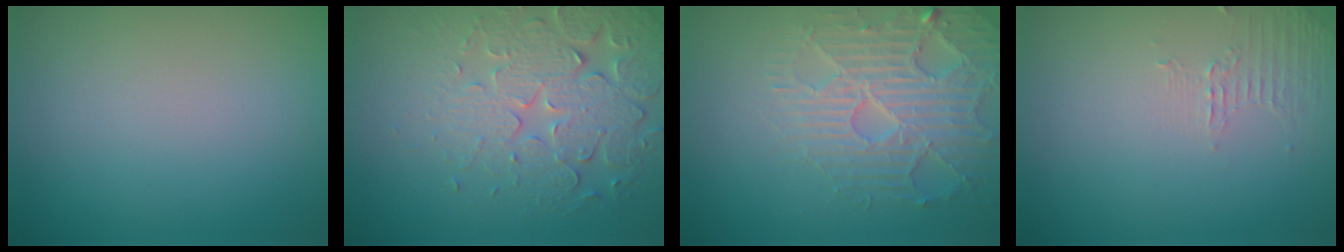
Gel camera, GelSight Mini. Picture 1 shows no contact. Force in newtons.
{"total": 5.2, "press": 4.4, "slide": 2.7}
{"total": 4.4, "press": 4.3, "slide": 0.8}
{"total": 1.1, "press": 0.2, "slide": 1.0}